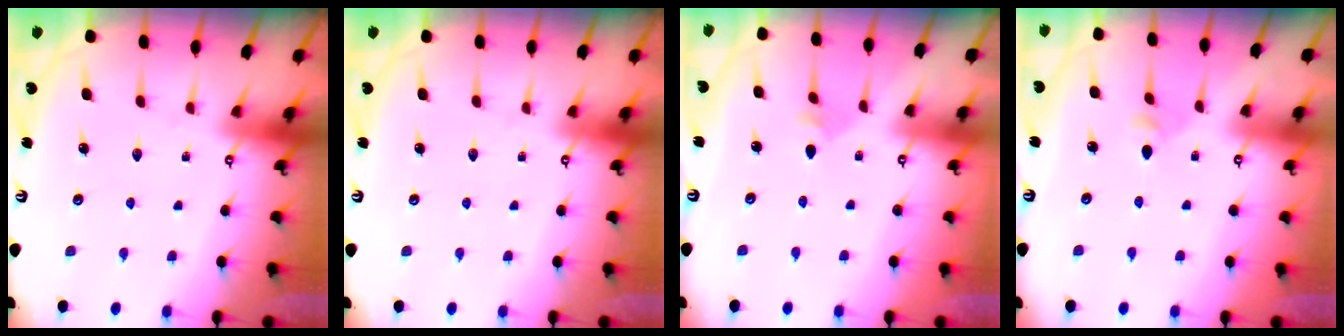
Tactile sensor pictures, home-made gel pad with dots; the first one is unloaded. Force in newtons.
{"total": 0.0}
{"total": 1.7, "press": 1.6, "slide": 0.5}
{"total": 2.3, "press": 2.3, "slide": 0.5}